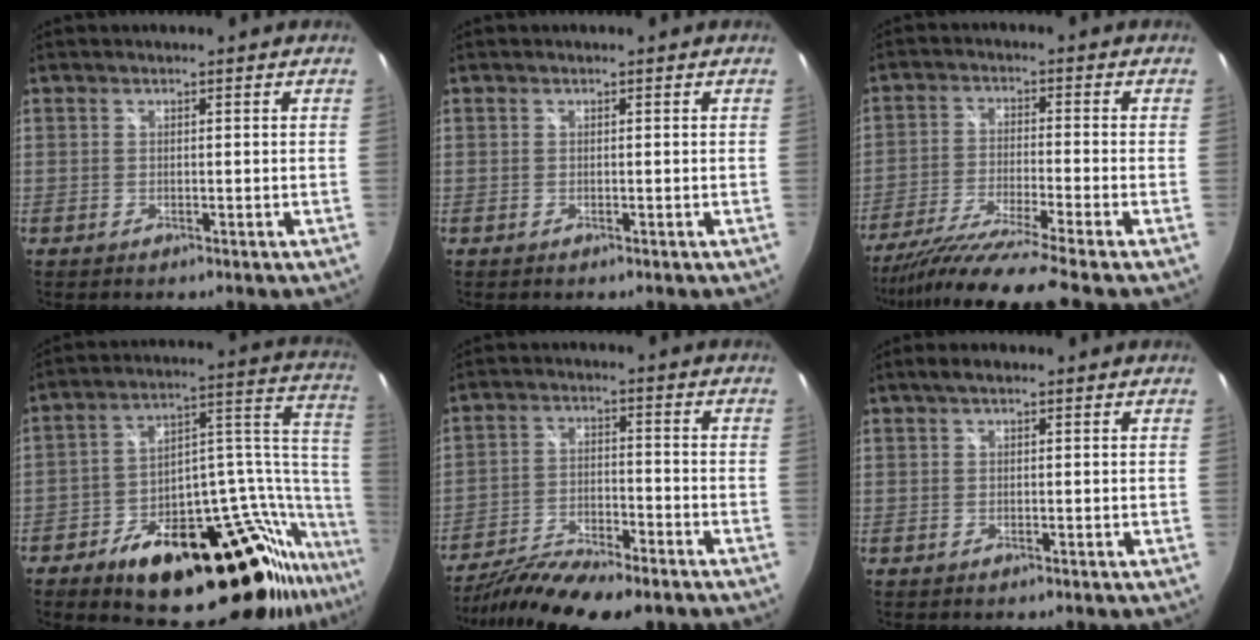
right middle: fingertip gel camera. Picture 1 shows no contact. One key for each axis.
{"total": 0.0}
{"total": 13.0, "fx": -11.0, "fy": -2.4, "fz": 6.5, "tx": -0.134, "ty": -0.035, "tz": -0.195}
{"total": 30.1, "fx": -17.0, "fy": 11.0, "fz": 22.3, "tx": -0.270, "ty": 0.023, "tz": -0.250}
{"total": 14.7, "fx": -12.1, "fy": 3.1, "fz": 7.7, "tx": -0.163, "ty": -0.039, "tz": -0.210}
{"total": 2.2, "fx": 1.1, "fy": 0.9, "fz": 1.7, "tx": -0.028, "ty": 0.009, "tz": 0.013}